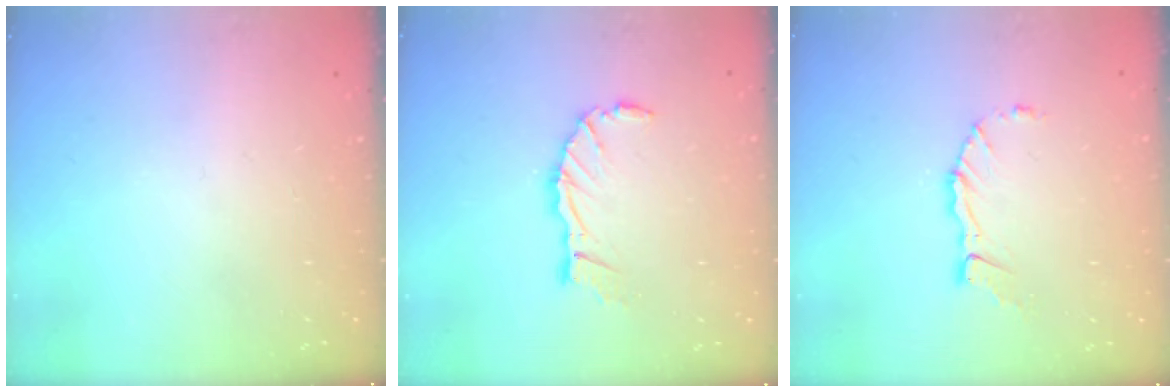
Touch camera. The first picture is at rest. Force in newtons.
{"total": 8.0, "press": 8.0, "slide": 0.4}
{"total": 6.2, "press": 6.2, "slide": 0.6}